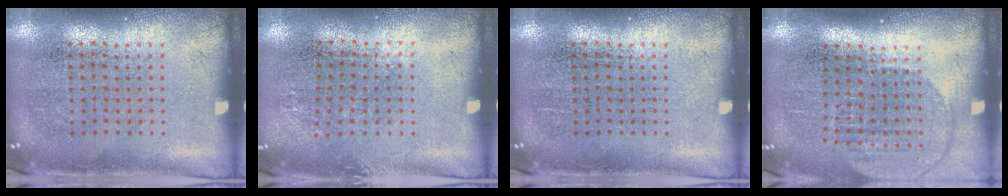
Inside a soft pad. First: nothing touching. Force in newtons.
{"total": 0.8, "press": 0.7, "slide": 0.4}
{"total": 0.0}
{"total": 1.8, "press": 1.5, "slide": 0.9}